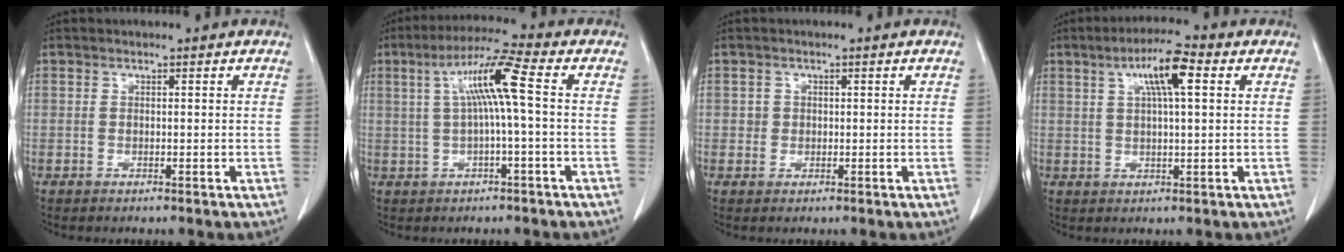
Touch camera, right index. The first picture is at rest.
{"total": 8.3, "force": [1.2, -0.3, 8.2], "torque": [-0.150, 0.025, 0.024]}
{"total": 1.3, "force": [0.3, 1.3, 0.1], "torque": [0.007, 0.005, 0.004]}
{"total": 7.5, "force": [2.9, 1.1, 6.8], "torque": [-0.122, 0.016, 0.050]}